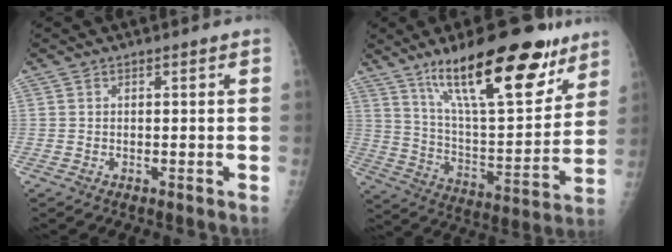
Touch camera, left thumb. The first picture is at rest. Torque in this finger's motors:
{"motor_torque": [0.90, 0.23, 1.42, -1.35, 0.12]}